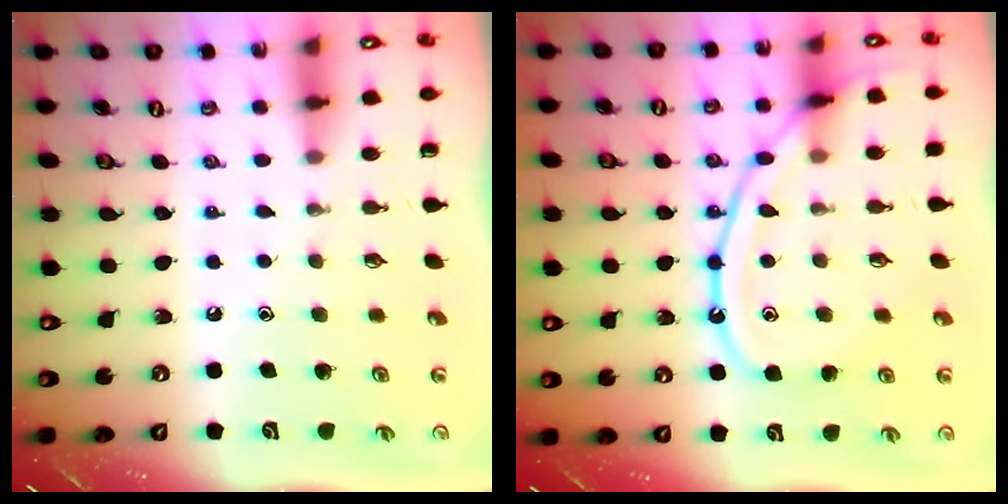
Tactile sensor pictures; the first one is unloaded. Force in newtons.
{"total": 14.2, "press": 14.2, "slide": 1.2}